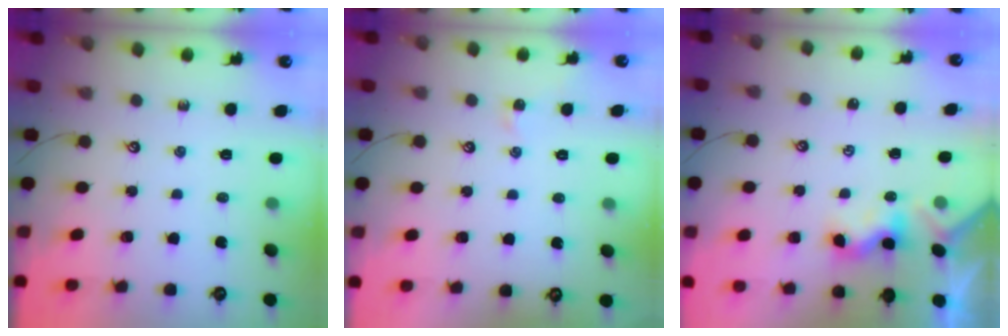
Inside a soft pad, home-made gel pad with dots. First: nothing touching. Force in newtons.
{"total": 0.0}
{"total": 2.3, "press": 2.3, "slide": 0.3}